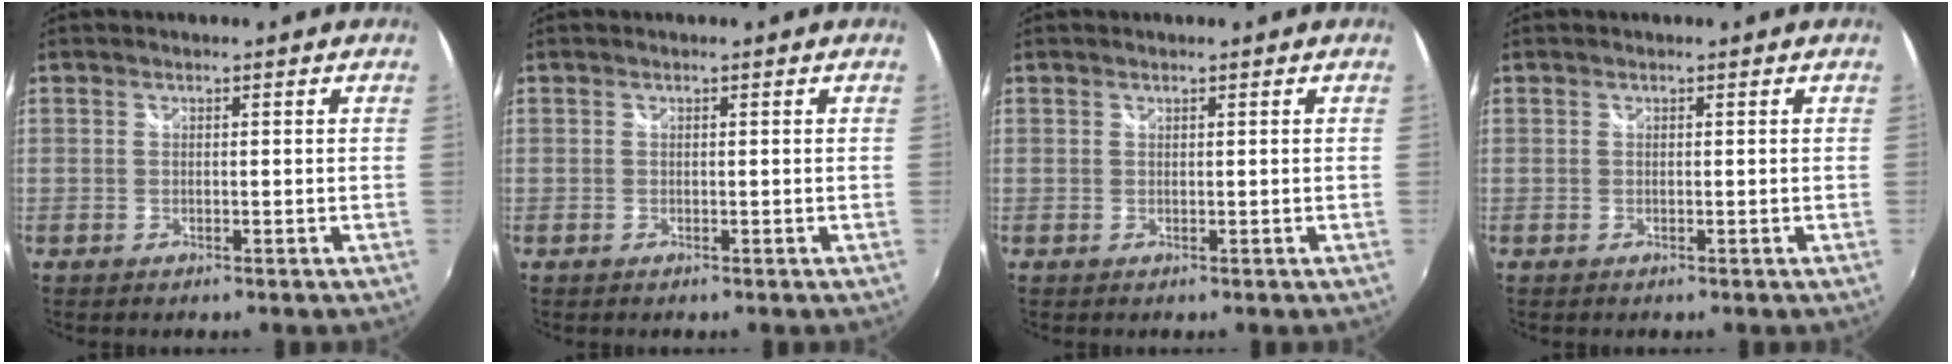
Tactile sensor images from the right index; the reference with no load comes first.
{"total": 0.0}
{"total": 0.0}
{"total": 0.0}